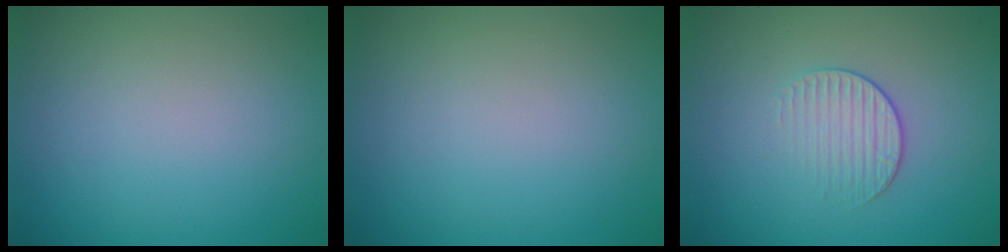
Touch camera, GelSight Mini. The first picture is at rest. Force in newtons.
{"total": 0.0}
{"total": 1.7, "press": 1.1, "slide": 1.3}